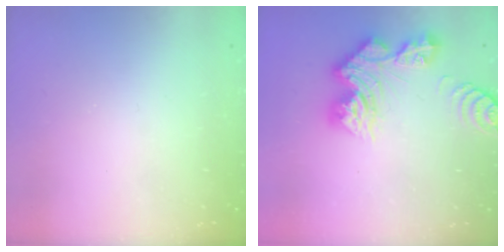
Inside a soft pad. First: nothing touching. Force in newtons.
{"total": 13.3, "press": 13.3, "slide": 1.2}